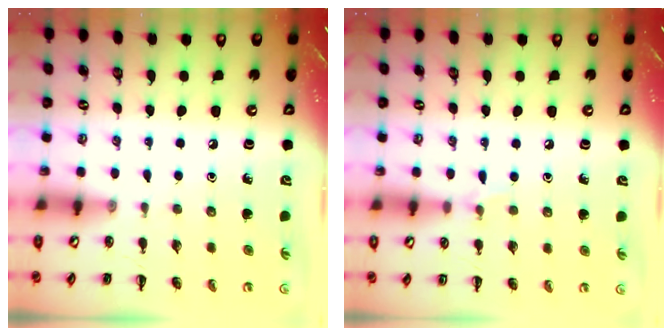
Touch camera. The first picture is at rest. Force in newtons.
{"total": 4.4, "press": 4.1, "slide": 1.5}